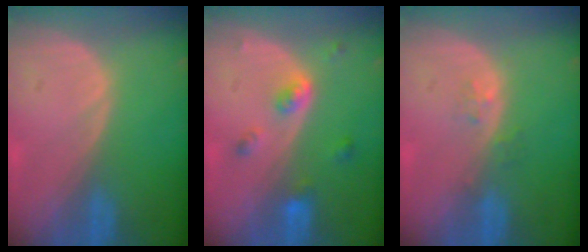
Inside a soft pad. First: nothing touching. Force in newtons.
{"total": 4.3, "press": 3.9, "slide": 1.8}
{"total": 1.6, "press": 1.6, "slide": 0.1}